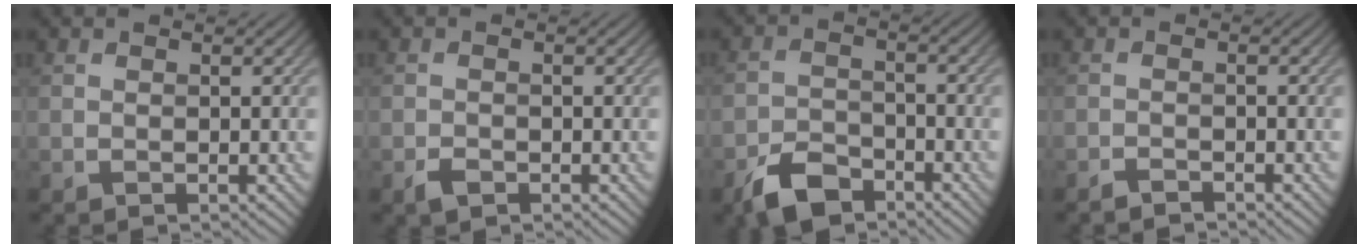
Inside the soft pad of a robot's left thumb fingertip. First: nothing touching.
{"total": 1.5, "force": [-1.0, 0.9, 0.8], "torque": [-0.016, -0.002, -0.021]}
{"total": 5.8, "force": [-4.4, 2.8, 2.7], "torque": [-0.051, -0.004, -0.091]}
{"total": 1.5, "force": [-1.4, 0.2, 0.4], "torque": [-0.006, 0.000, -0.028]}